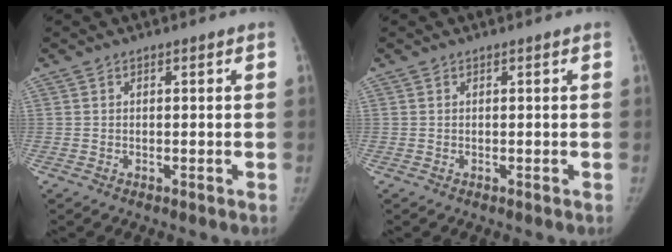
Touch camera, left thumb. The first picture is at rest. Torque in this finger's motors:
{"motor_torque": [0.00, 0.00, 0.18, -0.21, 0.03]}